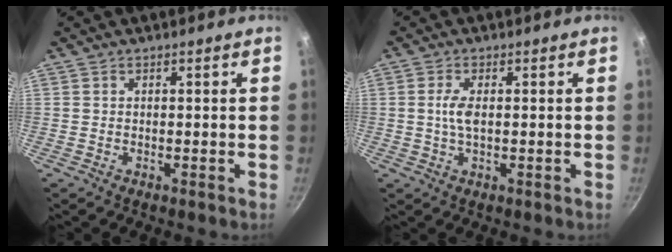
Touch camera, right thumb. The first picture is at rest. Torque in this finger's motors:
{"motor_torque": [0.36, 0.58, 0.39, 0.23, 0.22]}